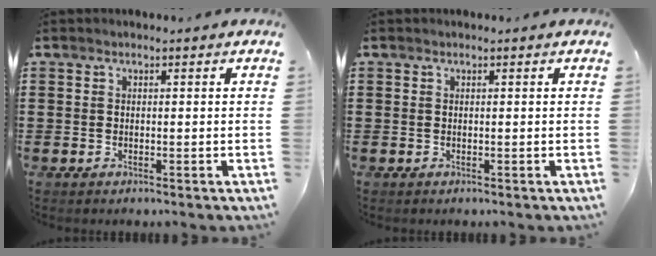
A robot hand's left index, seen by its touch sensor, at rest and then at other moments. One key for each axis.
{"total": 0.0}